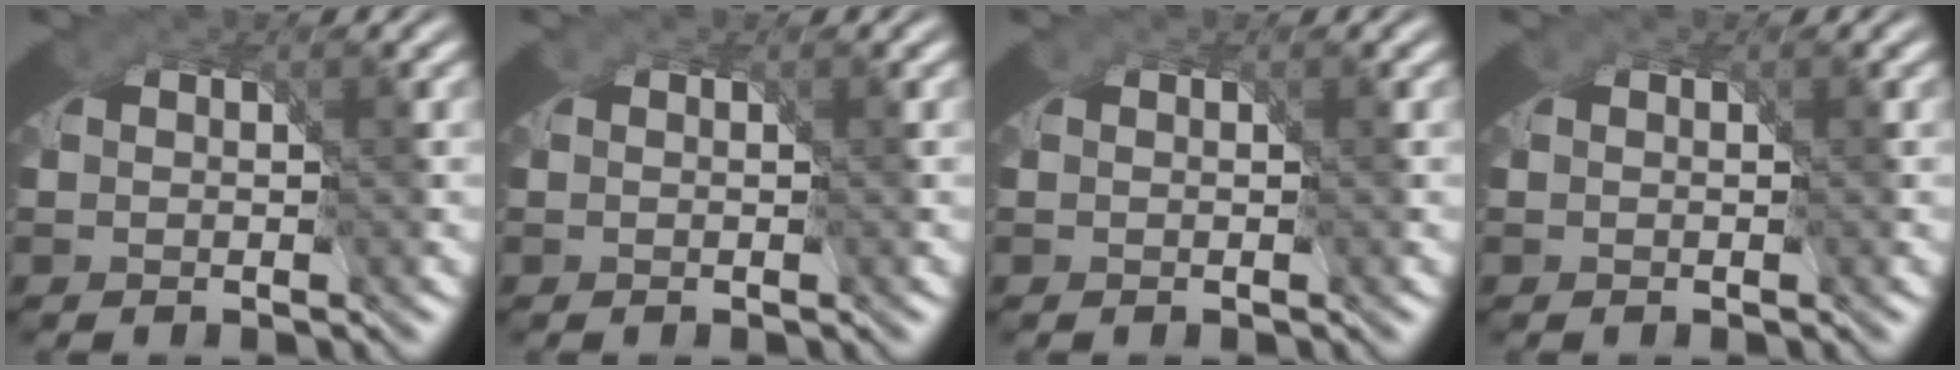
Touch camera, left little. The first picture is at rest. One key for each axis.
{"total": 0.0}
{"total": 0.0}
{"total": 0.0}